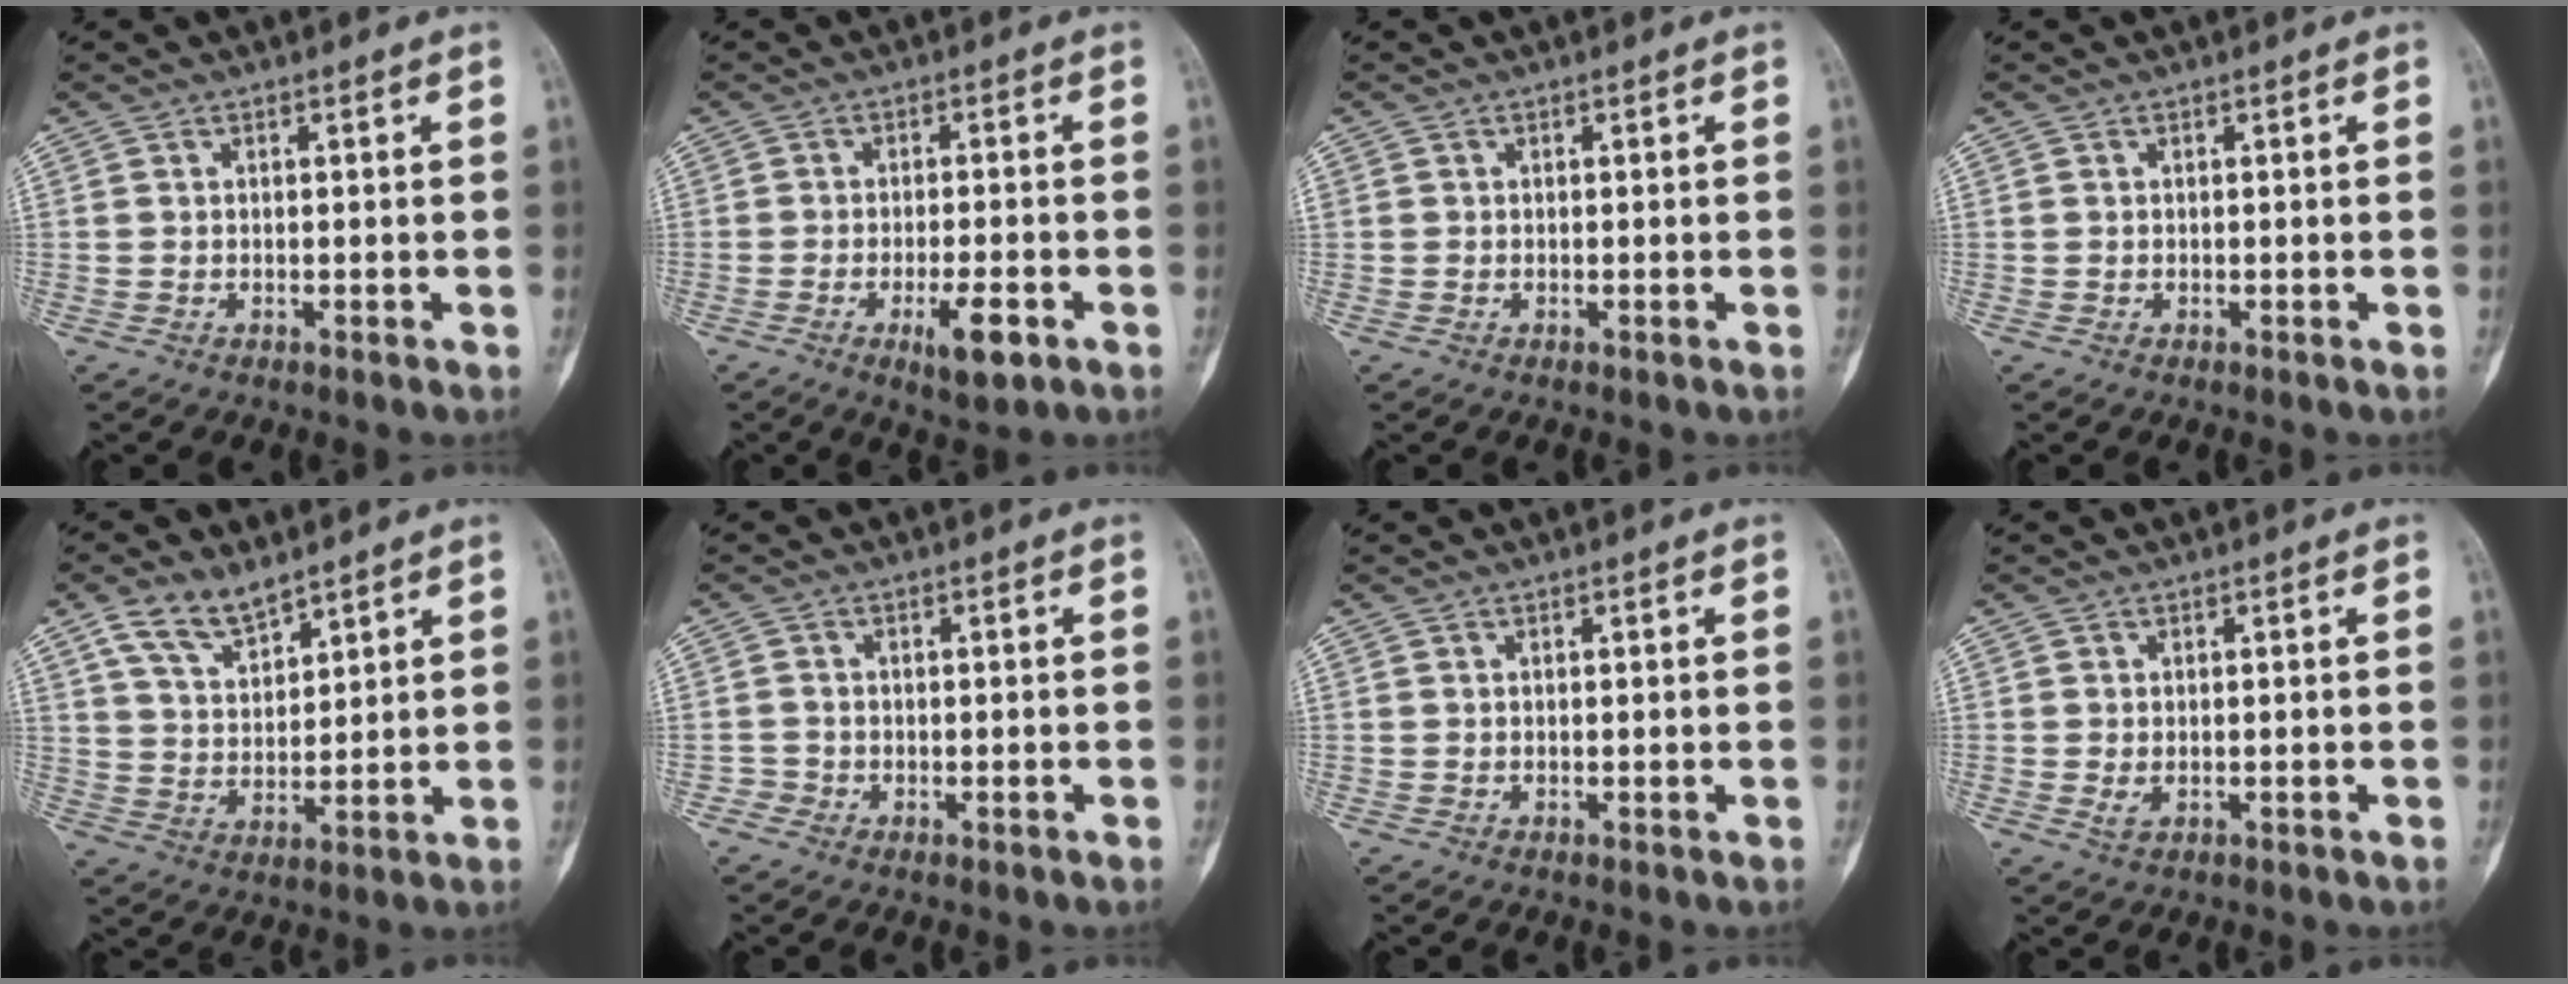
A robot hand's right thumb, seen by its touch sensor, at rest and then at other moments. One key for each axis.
{"total": 6.3, "fx": -2.8, "fy": 1.8, "fz": 5.3, "tx": -0.088, "ty": 0.003, "tz": -0.040}
{"total": 0.0}
{"total": 0.0}
{"total": 8.3, "fx": 5.8, "fy": 3.9, "fz": 4.5, "tx": -0.068, "ty": -0.031, "tz": 0.117}
{"total": 1.6, "fx": -0.9, "fy": 1.3, "fz": -0.2, "tx": 0.011, "ty": 0.007, "tz": -0.024}
{"total": 0.0}
{"total": 1.6, "fx": -0.3, "fy": 0.9, "fz": 1.2, "tx": -0.026, "ty": -0.004, "tz": -0.003}